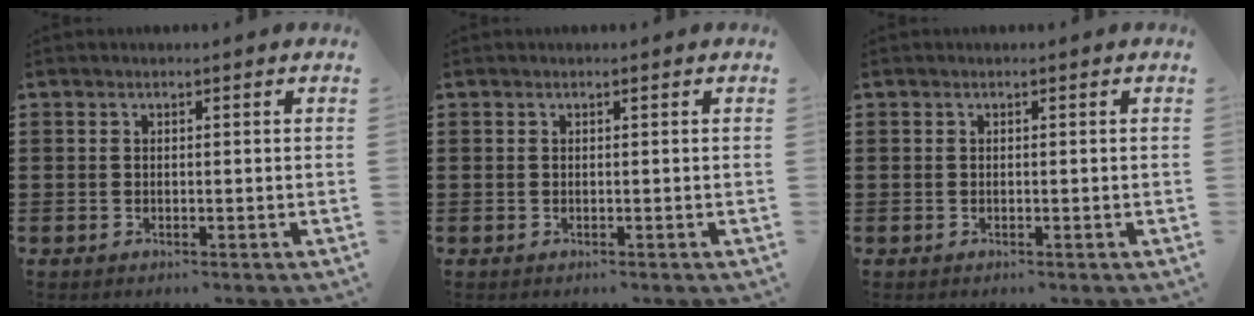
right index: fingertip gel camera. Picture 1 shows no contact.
{"total": 0.0}
{"total": 0.0}